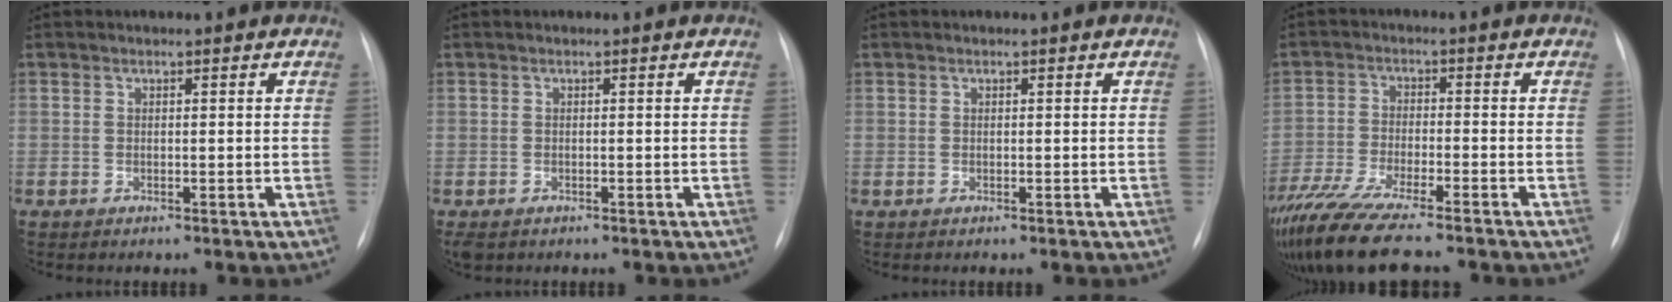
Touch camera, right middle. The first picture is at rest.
{"total": 2.2, "force": [-1.5, 1.4, 0.9], "torque": [-0.017, -0.004, -0.018]}
{"total": 0.0}
{"total": 13.6, "force": [-11.1, 1.6, 7.9], "torque": [-0.149, -0.033, -0.186]}